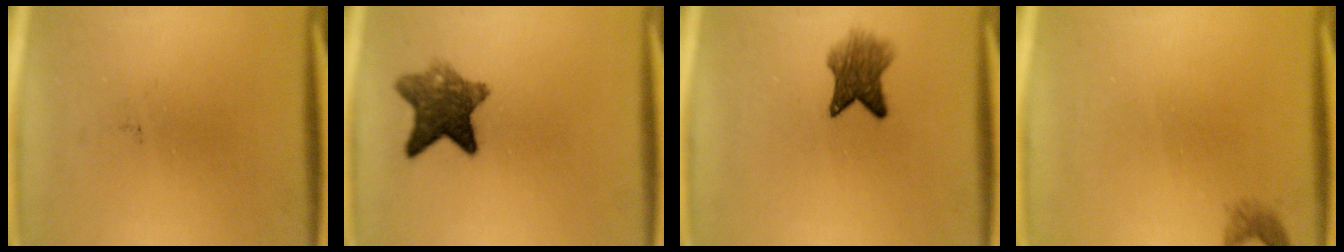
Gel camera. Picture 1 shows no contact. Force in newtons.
{"total": 7.9}
{"total": 5.6}
{"total": 1.2}